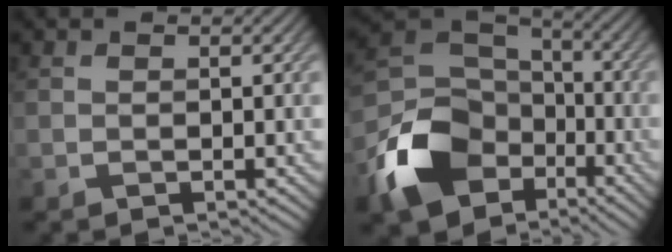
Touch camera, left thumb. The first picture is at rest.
{"total": 14.3, "force": [-6.3, 10.1, 7.9], "torque": [-0.203, -0.037, -0.125]}